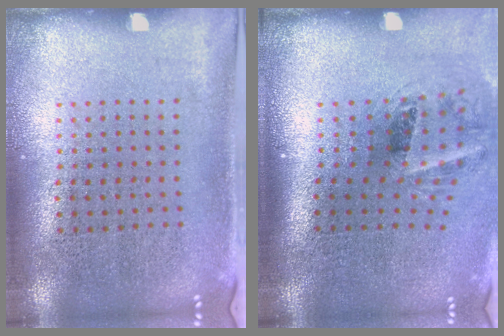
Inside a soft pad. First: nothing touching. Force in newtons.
{"total": 1.6, "press": 1.2, "slide": 1.1}